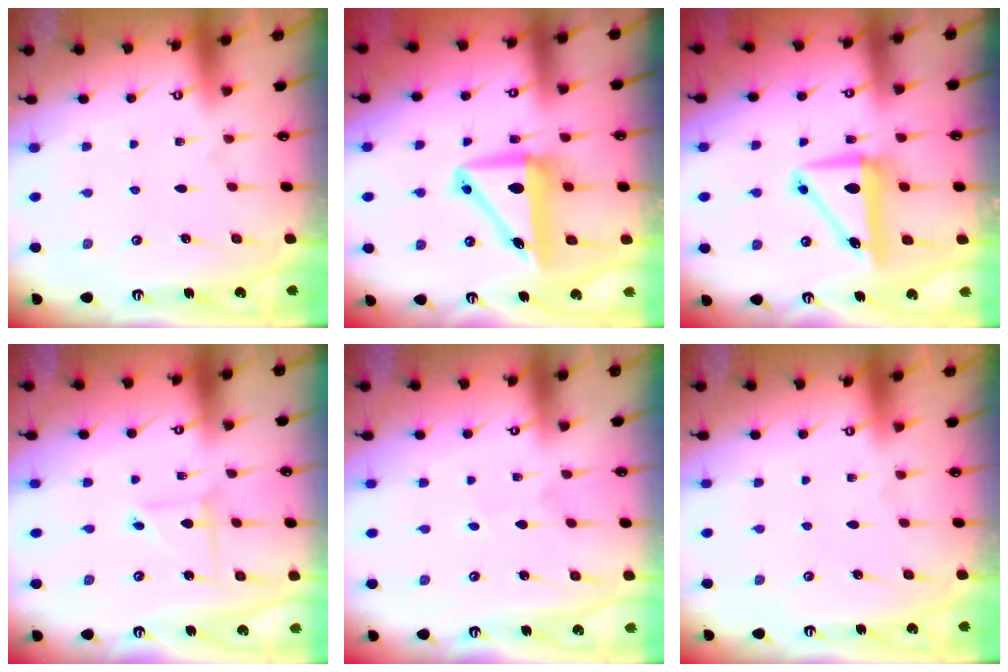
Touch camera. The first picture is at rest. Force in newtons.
{"total": 10.7, "press": 10.4, "slide": 2.5}
{"total": 8.5, "press": 8.2, "slide": 1.9}
{"total": 2.8, "press": 2.8, "slide": 0.3}
{"total": 0.6, "press": 0.6, "slide": 0.0}
{"total": 0.0}